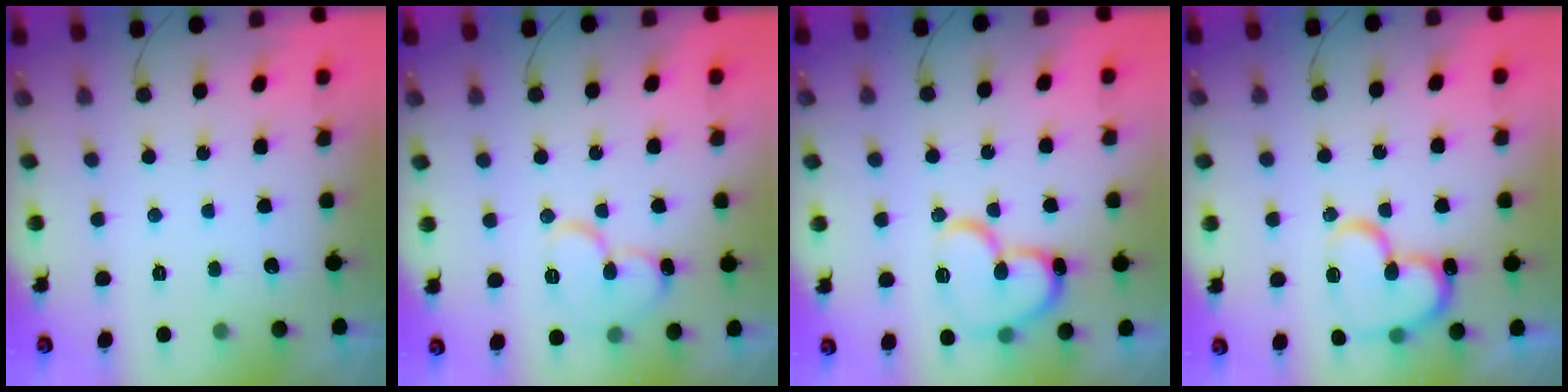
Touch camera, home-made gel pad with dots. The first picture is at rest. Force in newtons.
{"total": 10.9, "press": 10.8, "slide": 1.3}
{"total": 15.8, "press": 15.7, "slide": 1.4}
{"total": 17.9, "press": 17.8, "slide": 1.7}